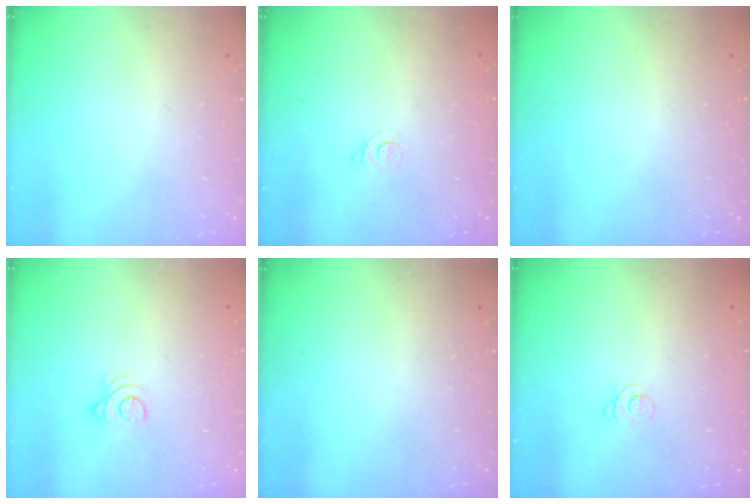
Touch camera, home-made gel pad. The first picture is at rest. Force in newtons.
{"total": 2.3, "press": 2.2, "slide": 0.2}
{"total": 0.0}
{"total": 3.0, "press": 3.0, "slide": 0.4}
{"total": 0.0}
{"total": 2.5, "press": 2.5, "slide": 0.3}